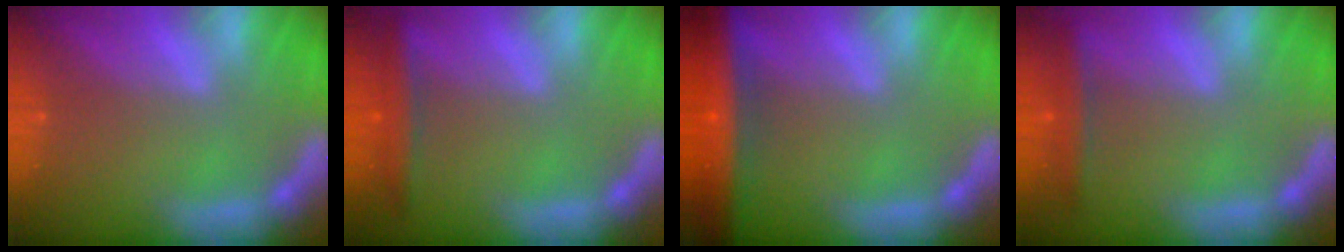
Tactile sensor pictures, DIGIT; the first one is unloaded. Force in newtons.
{"total": 2.9}
{"total": 10.0}
{"total": 2.4}